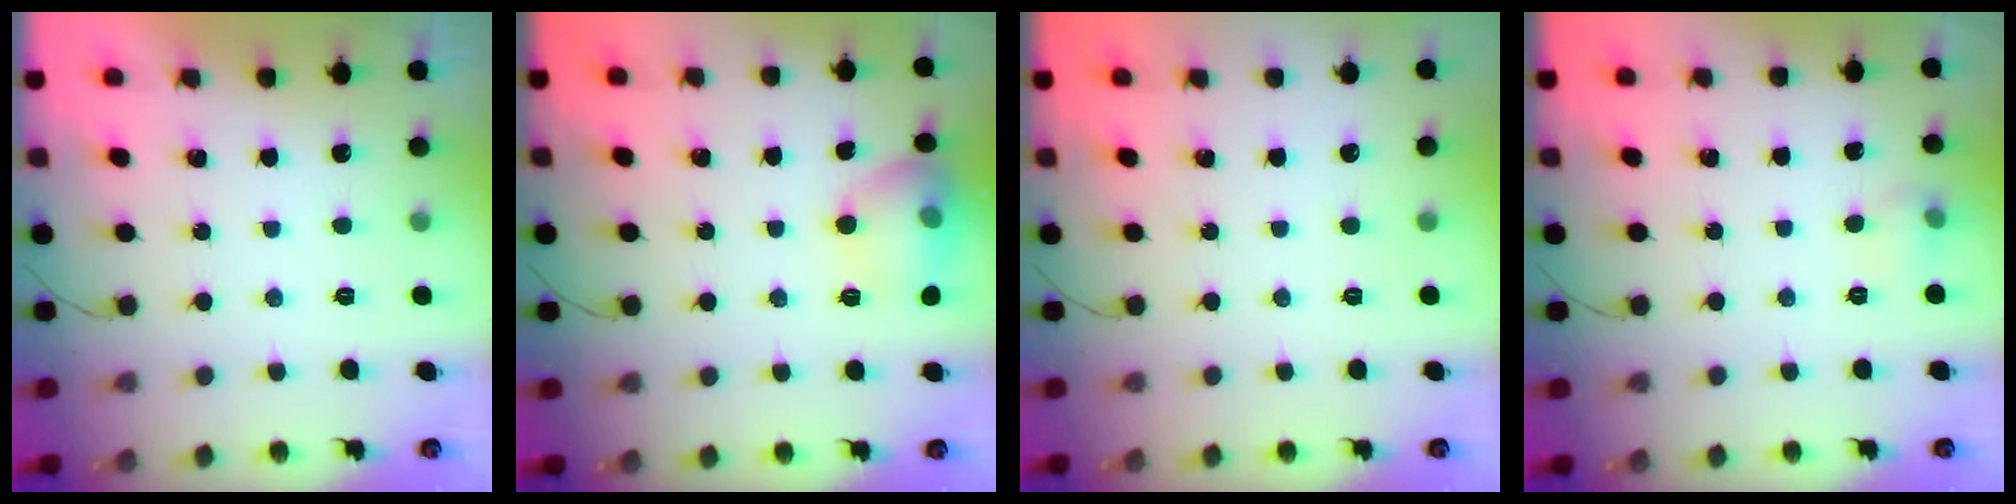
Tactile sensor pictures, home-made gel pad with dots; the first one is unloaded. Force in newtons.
{"total": 11.7, "press": 11.4, "slide": 2.9}
{"total": 0.0}
{"total": 4.6, "press": 4.3, "slide": 1.7}